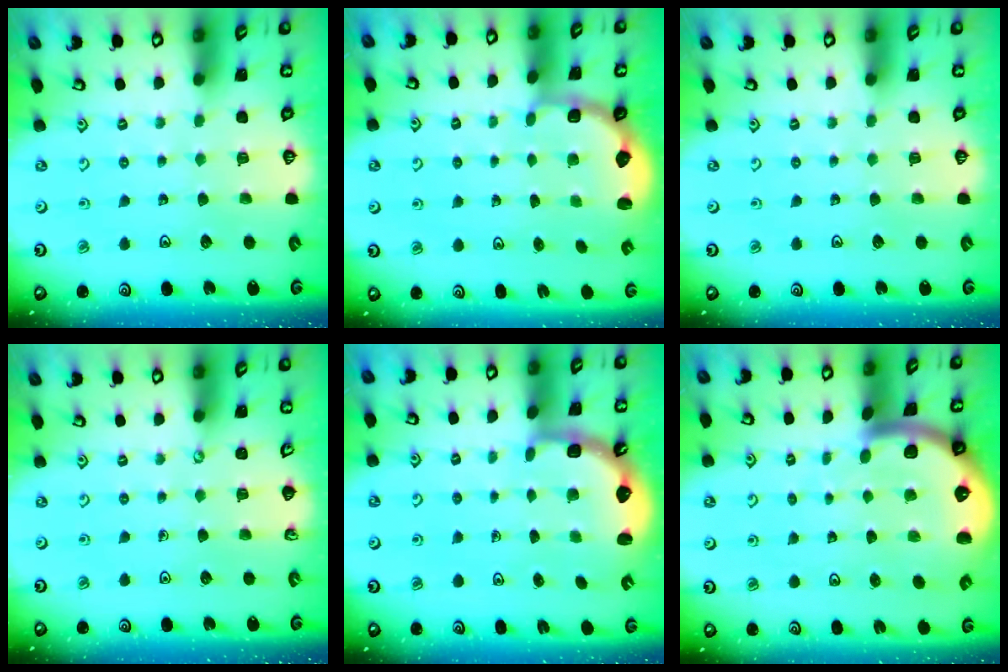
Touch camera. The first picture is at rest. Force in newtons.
{"total": 2.7, "press": 2.3, "slide": 1.5}
{"total": 0.0}
{"total": 0.0}
{"total": 2.6, "press": 2.3, "slide": 1.3}
{"total": 5.2, "press": 5.2, "slide": 0.6}